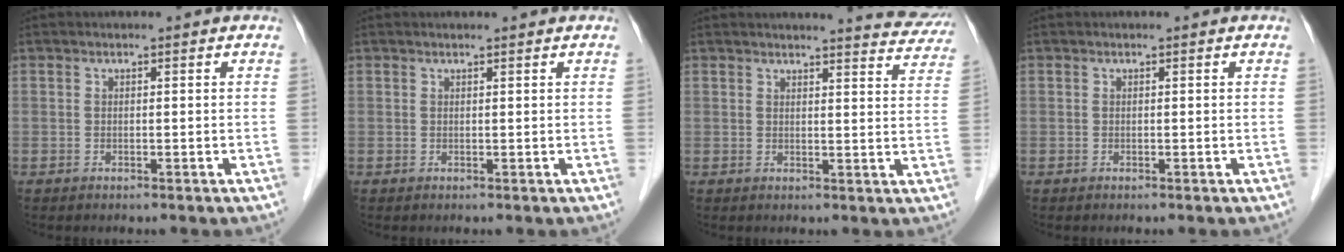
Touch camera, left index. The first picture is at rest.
{"total": 1.4, "force": [1.3, -0.1, 0.5], "torque": [-0.008, 0.009, 0.021]}
{"total": 9.2, "force": [9.0, 0.5, 1.7], "torque": [-0.010, -0.031, 0.081]}
{"total": 0.0}